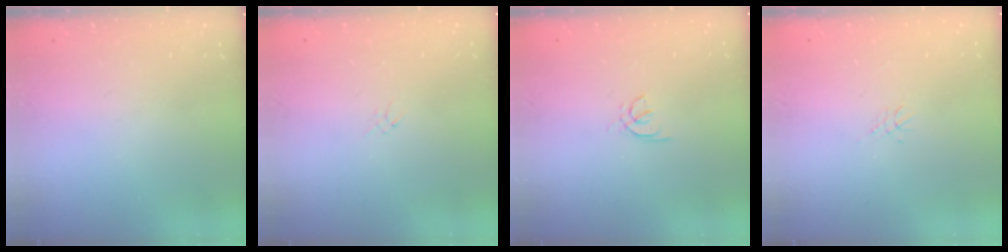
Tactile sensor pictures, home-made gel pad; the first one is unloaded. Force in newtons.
{"total": 0.9, "press": 0.8, "slide": 0.4}
{"total": 1.2, "press": 1.2, "slide": 0.4}
{"total": 4.1, "press": 4.1, "slide": 0.5}